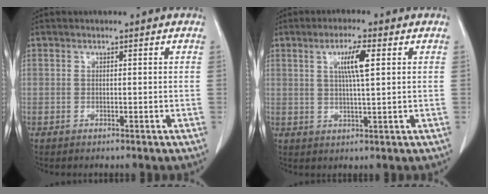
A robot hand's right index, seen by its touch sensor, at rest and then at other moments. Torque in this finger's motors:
{"motor_torque": [0.36, 0.05, 0.13, 0.08]}